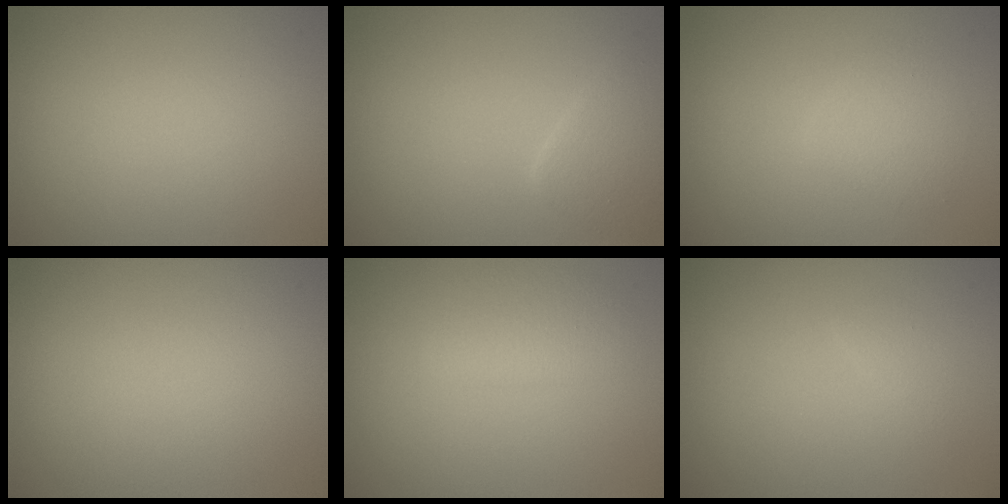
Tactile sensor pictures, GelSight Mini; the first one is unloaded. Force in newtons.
{"total": 2.3, "press": 2.3, "slide": 0.0}
{"total": 1.9, "press": 1.9, "slide": 0.1}
{"total": 0.0}
{"total": 2.4, "press": 2.4, "slide": 0.1}
{"total": 0.7, "press": 0.7, "slide": 0.1}